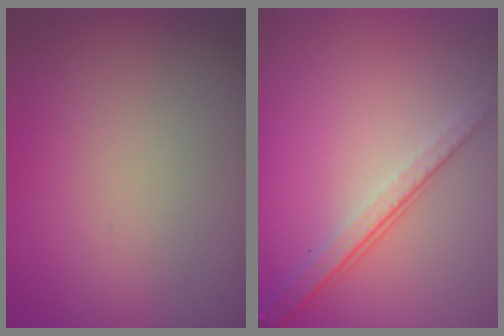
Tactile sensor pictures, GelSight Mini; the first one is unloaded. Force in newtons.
{"total": 4.0, "press": 2.8, "slide": 2.9}